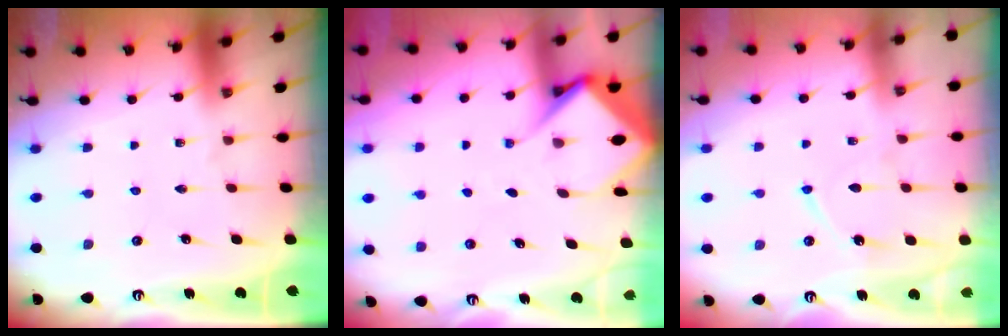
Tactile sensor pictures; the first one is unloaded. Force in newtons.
{"total": 6.9, "press": 6.8, "slide": 0.8}
{"total": 7.1, "press": 7.1, "slide": 0.7}